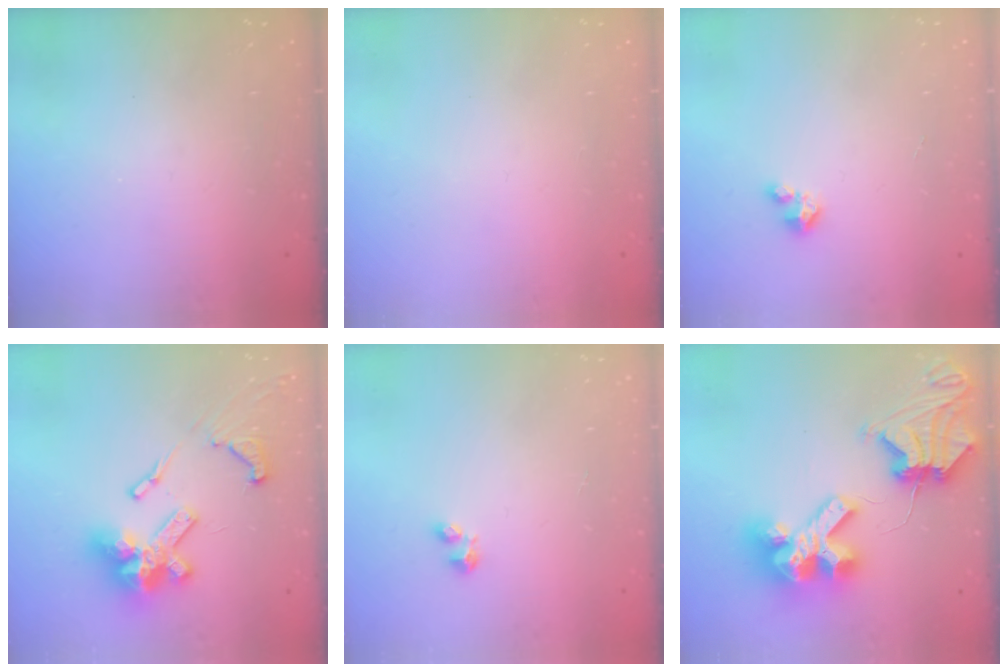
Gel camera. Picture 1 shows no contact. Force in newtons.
{"total": 0.0}
{"total": 1.5, "press": 1.5, "slide": 0.2}
{"total": 18.9, "press": 18.8, "slide": 1.2}
{"total": 2.9, "press": 2.8, "slide": 0.6}
{"total": 18.4, "press": 18.3, "slide": 2.4}